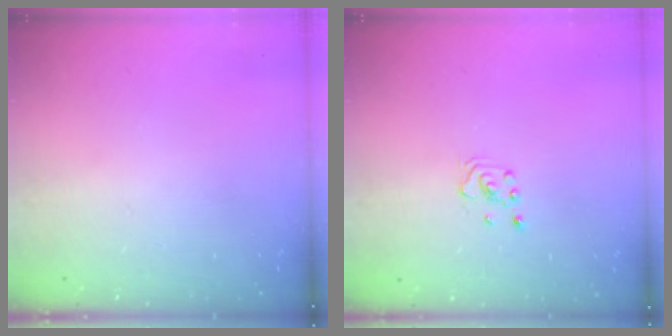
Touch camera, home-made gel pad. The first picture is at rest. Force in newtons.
{"total": 2.6, "press": 2.4, "slide": 1.0}